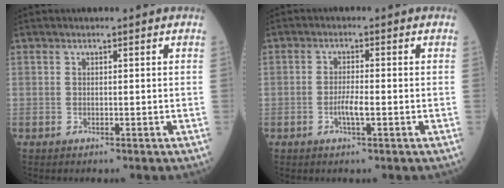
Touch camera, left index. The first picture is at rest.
{"total": 2.5, "force": [-1.0, 0.2, 2.3], "torque": [-0.041, -0.002, -0.019]}